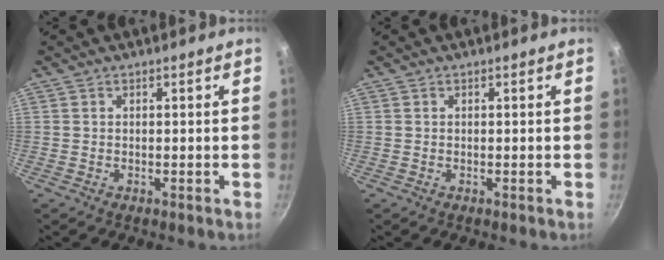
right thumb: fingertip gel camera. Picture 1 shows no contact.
{"total": 0.0}